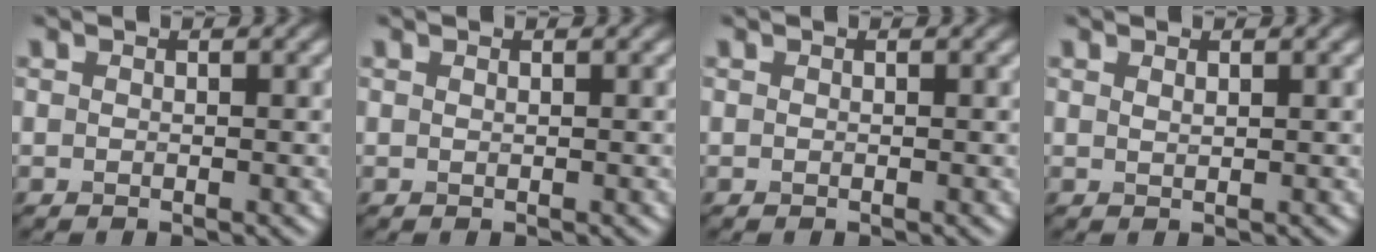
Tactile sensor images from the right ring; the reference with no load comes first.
{"total": 0.0}
{"total": 0.0}
{"total": 0.6, "force": [0.5, 0.1, 0.3], "torque": [-0.004, -0.001, 0.010]}